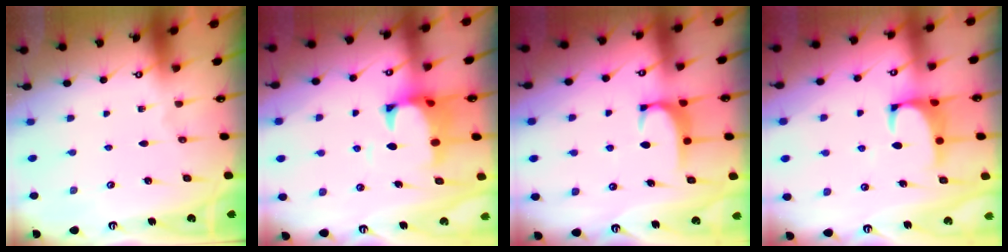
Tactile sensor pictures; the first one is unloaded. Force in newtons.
{"total": 2.8, "press": 2.5, "slide": 1.1}
{"total": 1.7, "press": 1.7, "slide": 0.5}
{"total": 1.6, "press": 1.3, "slide": 0.8}